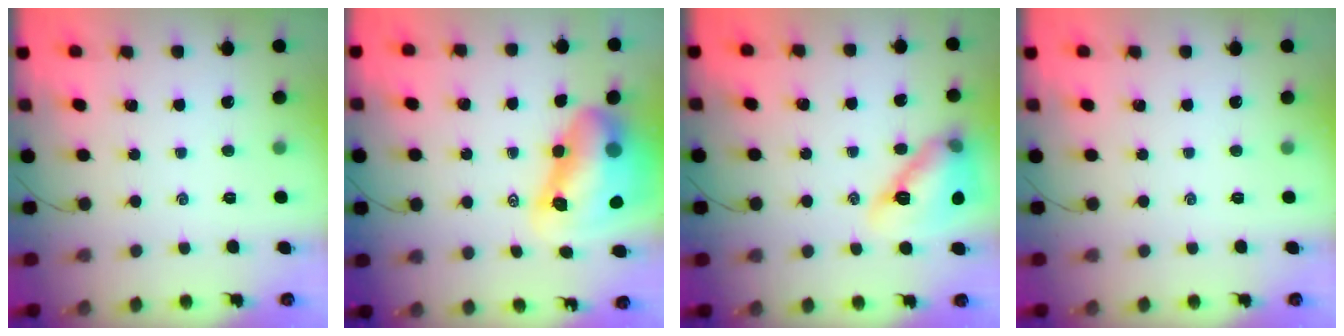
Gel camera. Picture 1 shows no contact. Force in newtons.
{"total": 14.4, "press": 13.8, "slide": 4.1}
{"total": 14.4, "press": 13.8, "slide": 4.1}
{"total": 0.0}